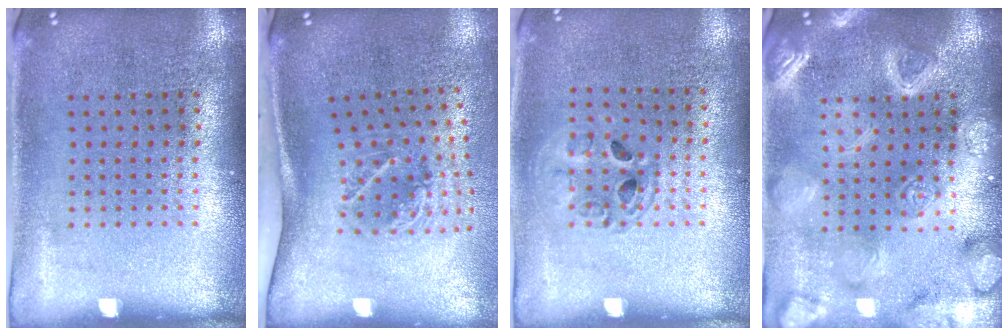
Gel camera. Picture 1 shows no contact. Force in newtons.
{"total": 2.0, "press": 1.3, "slide": 1.6}
{"total": 1.3, "press": 1.2, "slide": 0.2}
{"total": 4.0, "press": 4.0, "slide": 0.5}